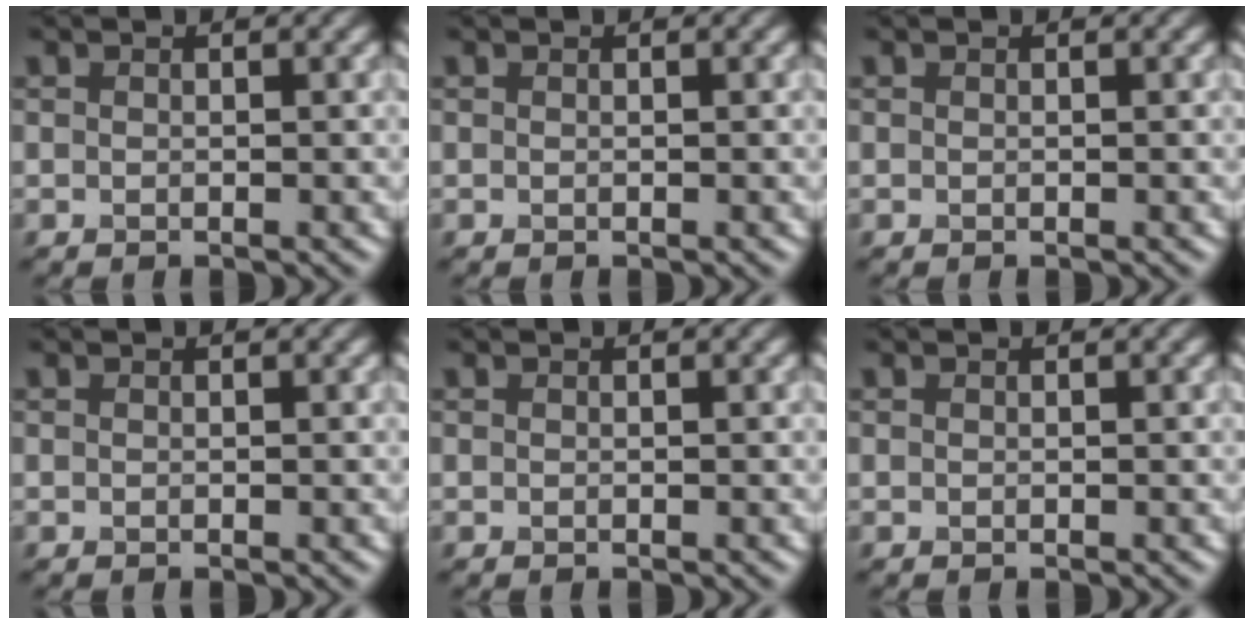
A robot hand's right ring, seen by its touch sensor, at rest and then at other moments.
{"total": 0.0}
{"total": 0.0}
{"total": 0.0}
{"total": 0.0}
{"total": 0.0}